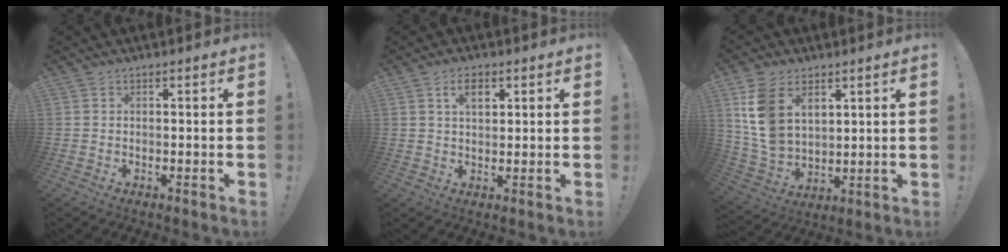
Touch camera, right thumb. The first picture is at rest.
{"total": 4.8, "force": [2.1, 2.7, 3.4], "torque": [-0.056, 0.002, 0.034]}
{"total": 12.6, "force": [5.6, 8.6, 7.2], "torque": [-0.150, -0.026, 0.111]}